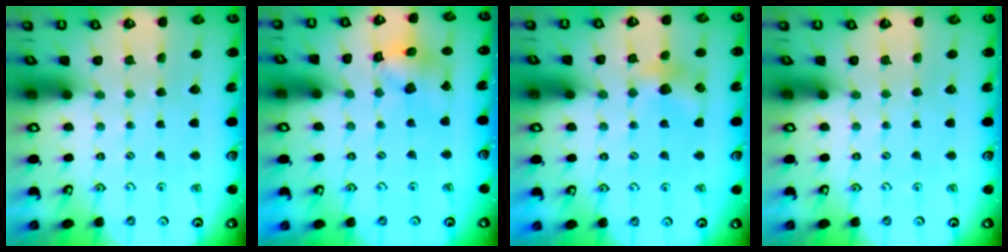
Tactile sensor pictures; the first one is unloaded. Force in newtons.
{"total": 11.2, "press": 11.1, "slide": 1.2}
{"total": 7.9, "press": 7.9, "slide": 0.8}
{"total": 0.0}